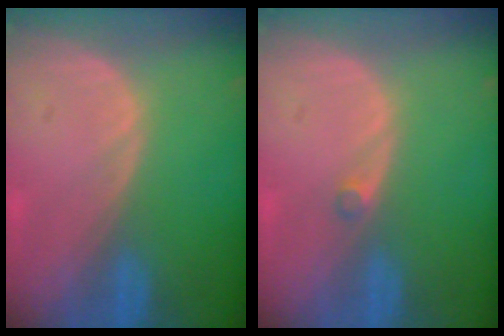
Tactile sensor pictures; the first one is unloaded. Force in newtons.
{"total": 1.0, "press": 0.9, "slide": 0.5}